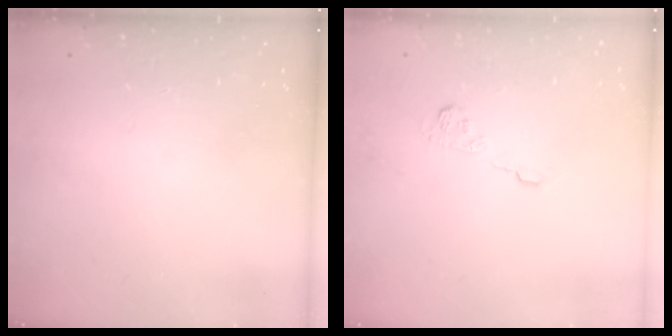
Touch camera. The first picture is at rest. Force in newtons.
{"total": 4.5, "press": 4.3, "slide": 1.1}